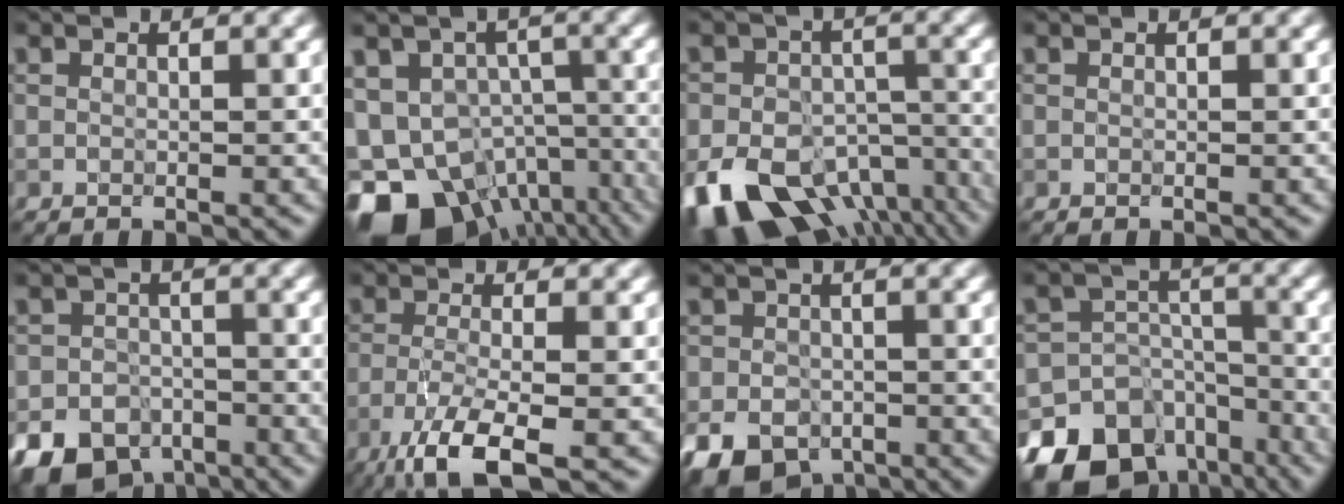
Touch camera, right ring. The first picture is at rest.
{"total": 14.8, "force": [-8.2, 9.9, 7.3], "torque": [-0.135, -0.039, -0.099]}
{"total": 15.3, "force": [-8.6, 10.0, 7.8], "torque": [-0.138, -0.039, -0.108]}
{"total": 0.0}
{"total": 9.4, "force": [-6.4, 6.2, 3.0], "torque": [-0.045, -0.024, -0.105]}
{"total": 6.4, "force": [-3.8, 1.5, 4.9], "torque": [-0.089, -0.005, -0.083]}
{"total": 5.7, "force": [-3.1, 4.0, 2.6], "torque": [-0.048, -0.013, -0.056]}
{"total": 17.7, "force": [-12.1, 11.9, 5.2], "torque": [-0.100, -0.059, -0.189]}